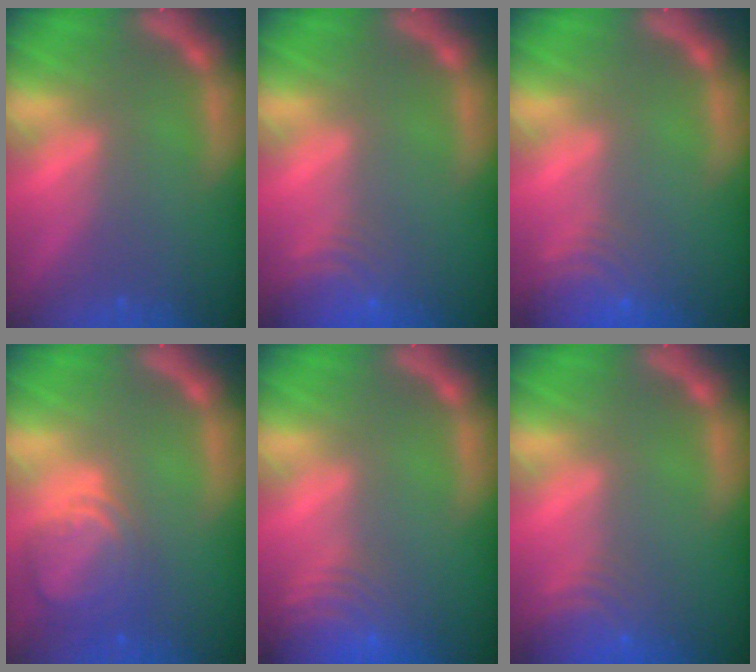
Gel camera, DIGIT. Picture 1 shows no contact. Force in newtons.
{"total": 5.5}
{"total": 6.5}
{"total": 5.6}
{"total": 9.5}
{"total": 5.5}